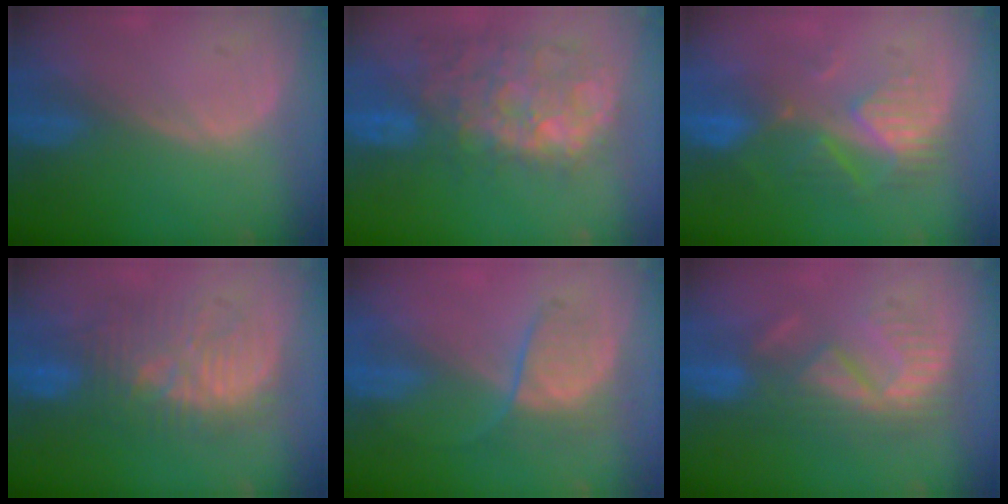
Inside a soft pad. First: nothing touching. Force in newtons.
{"total": 12.0, "press": 11.1, "slide": 4.7}
{"total": 8.9, "press": 7.7, "slide": 4.3}
{"total": 10.3, "press": 10.3, "slide": 0.3}
{"total": 6.3, "press": 6.0, "slide": 2.0}
{"total": 9.1, "press": 8.1, "slide": 4.1}